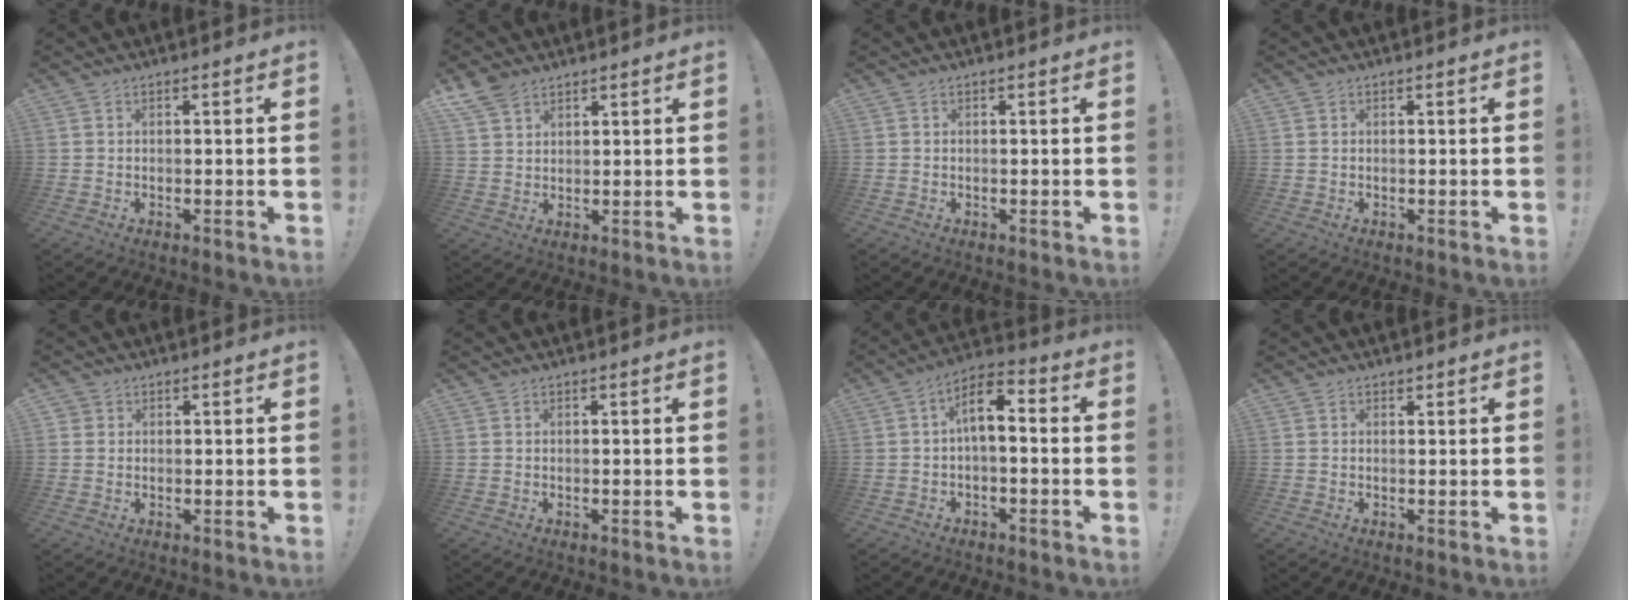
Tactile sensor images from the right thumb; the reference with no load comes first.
{"total": 5.9, "force": [4.5, 3.0, 2.3], "torque": [-0.044, -0.019, 0.087]}
{"total": 0.0}
{"total": 0.0}
{"total": 1.4, "force": [0.6, 1.2, 0.3], "torque": [0.002, -0.004, 0.010]}
{"total": 0.0}
{"total": 8.2, "force": [0.2, 3.8, 7.3], "torque": [-0.120, 0.010, 0.006]}
{"total": 0.8, "force": [0.6, 0.4, 0.2], "torque": [-0.002, -0.001, 0.012]}